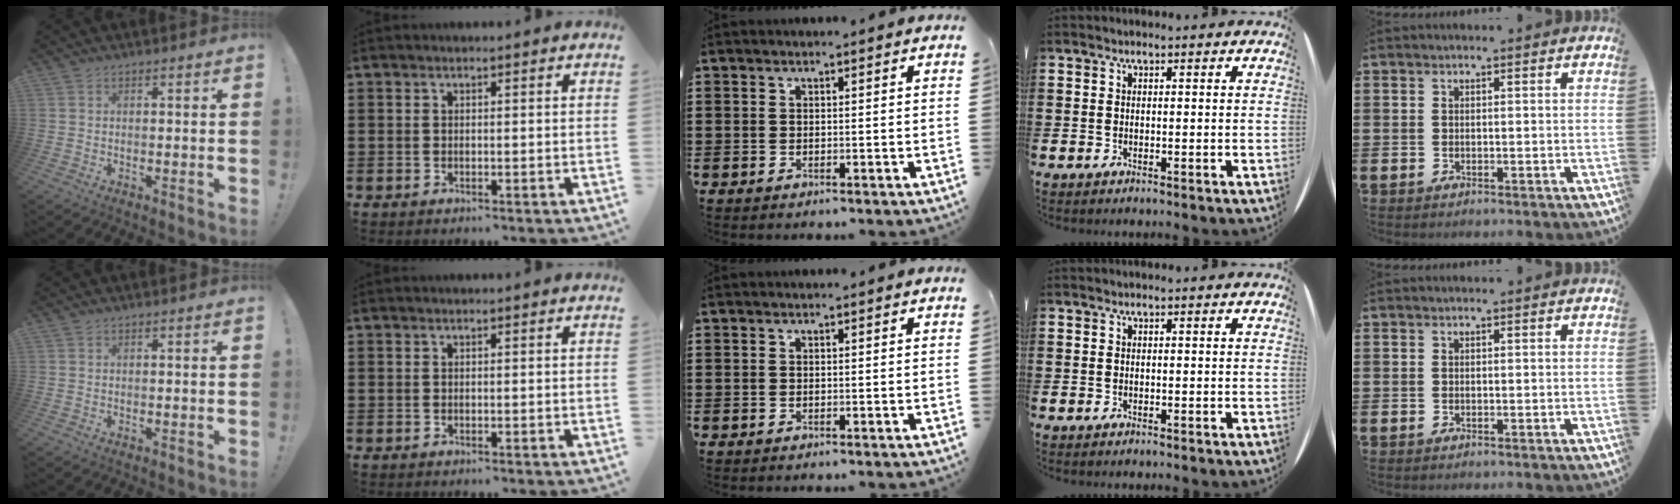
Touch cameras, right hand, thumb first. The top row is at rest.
{}